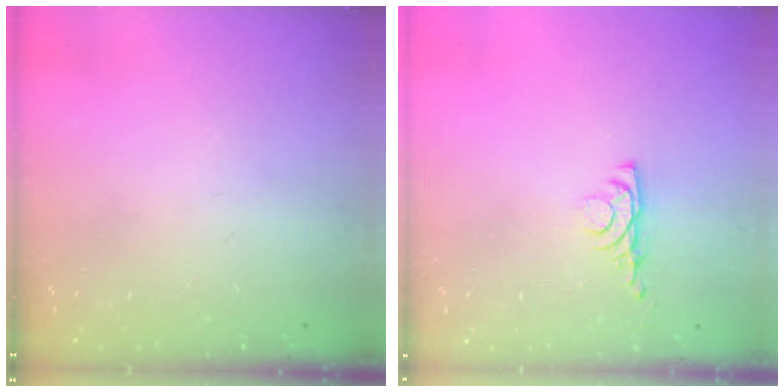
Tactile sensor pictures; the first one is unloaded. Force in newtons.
{"total": 4.0, "press": 3.9, "slide": 0.6}